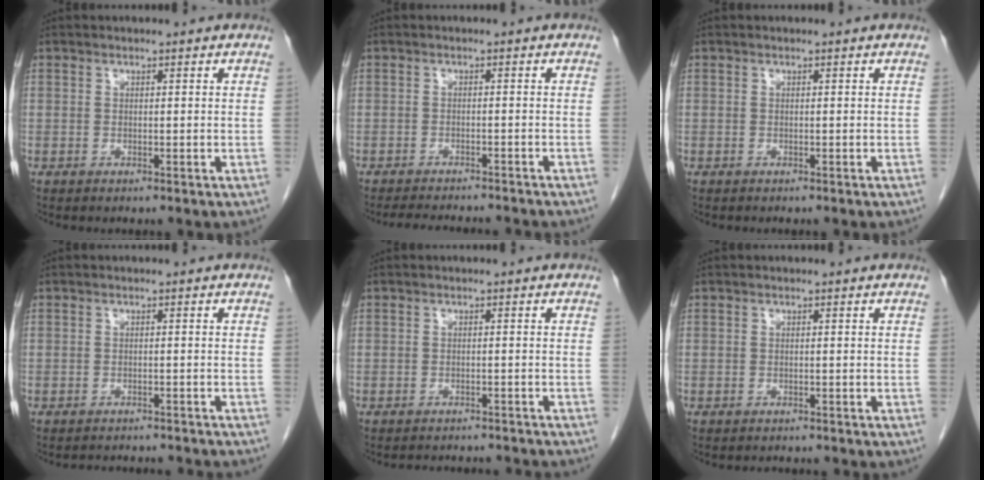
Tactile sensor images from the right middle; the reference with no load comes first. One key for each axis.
{"total": 9.9, "fx": -9.2, "fy": 1.2, "fz": 3.5, "tx": -0.050, "ty": -0.008, "tz": -0.115}
{"total": 0.0}
{"total": 6.7, "fx": -6.4, "fy": 1.0, "fz": 1.5, "tx": -0.017, "ty": -0.002, "tz": -0.073}
{"total": 7.1, "fx": -6.9, "fy": 1.1, "fz": 1.5, "tx": -0.016, "ty": 0.001, "tz": -0.077}
{"total": 1.9, "fx": -1.9, "fy": 0.3, "fz": 0.3, "tx": -0.008, "ty": -0.007, "tz": -0.023}